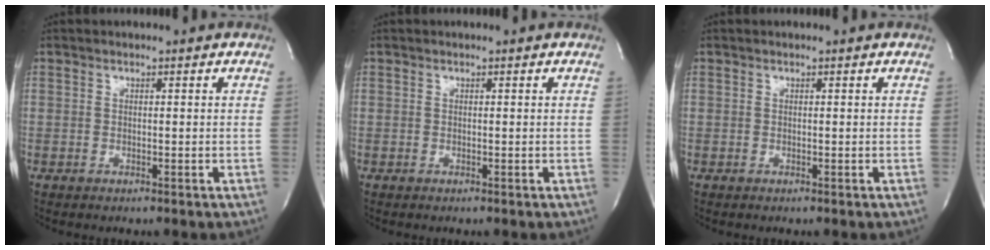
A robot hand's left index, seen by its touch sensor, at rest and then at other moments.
{"total": 0.0}
{"total": 0.0}